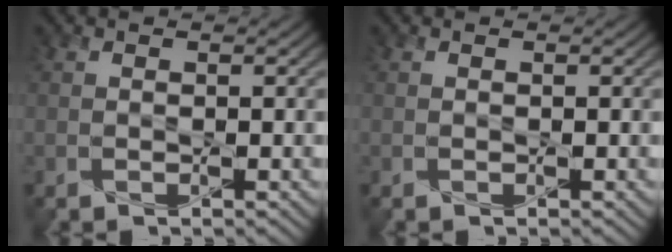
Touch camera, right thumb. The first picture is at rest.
{"total": 0.0}